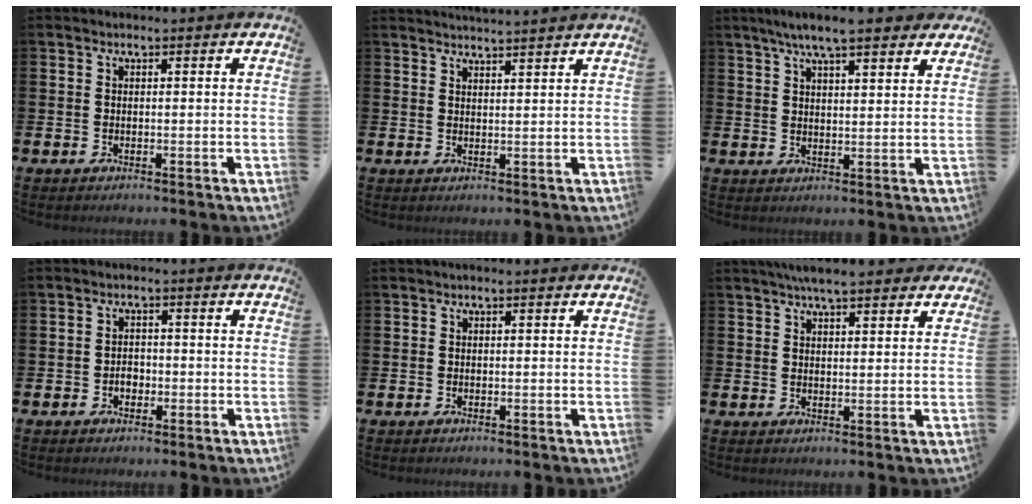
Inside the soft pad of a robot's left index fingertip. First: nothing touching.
{"total": 2.8, "force": [2.8, -0.5, -0.1], "torque": [0.002, -0.017, 0.050]}
{"total": 6.9, "force": [6.1, 1.1, 3.1], "torque": [-0.059, -0.019, 0.108]}
{"total": 1.9, "force": [-0.6, 1.5, 1.1], "torque": [-0.008, 0.000, -0.016]}
{"total": 0.0}
{"total": 4.9, "force": [4.4, 1.0, 2.0], "torque": [-0.032, -0.014, 0.077]}